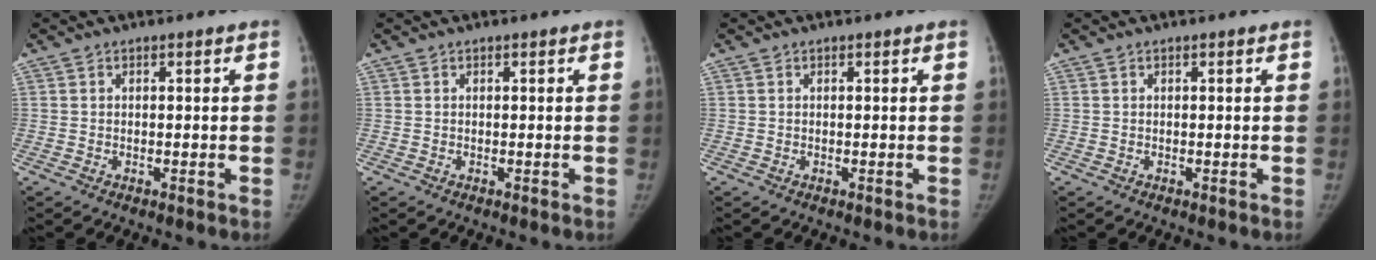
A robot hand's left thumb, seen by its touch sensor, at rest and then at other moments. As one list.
[{"total": 0.0}, {"total": 0.0}, {"total": 0.0}]